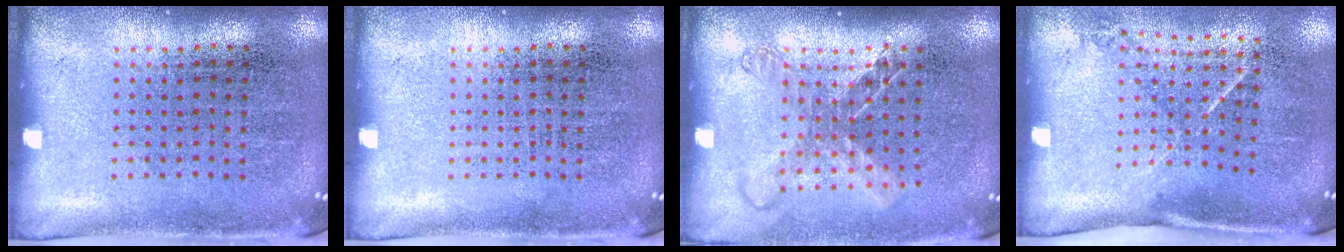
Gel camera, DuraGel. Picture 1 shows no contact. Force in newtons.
{"total": 0.0}
{"total": 1.5, "press": 1.3, "slide": 0.9}
{"total": 1.5, "press": 1.0, "slide": 1.1}